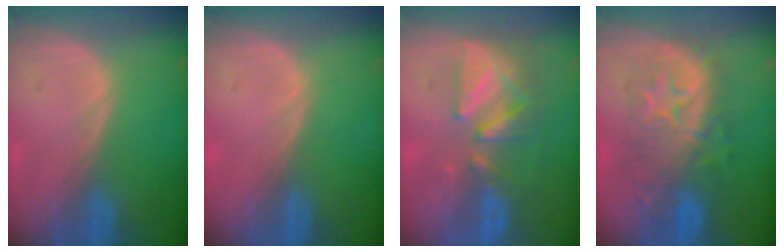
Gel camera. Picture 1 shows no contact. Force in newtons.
{"total": 0.0}
{"total": 8.6, "press": 7.7, "slide": 4.0}
{"total": 9.2, "press": 9.2, "slide": 0.4}